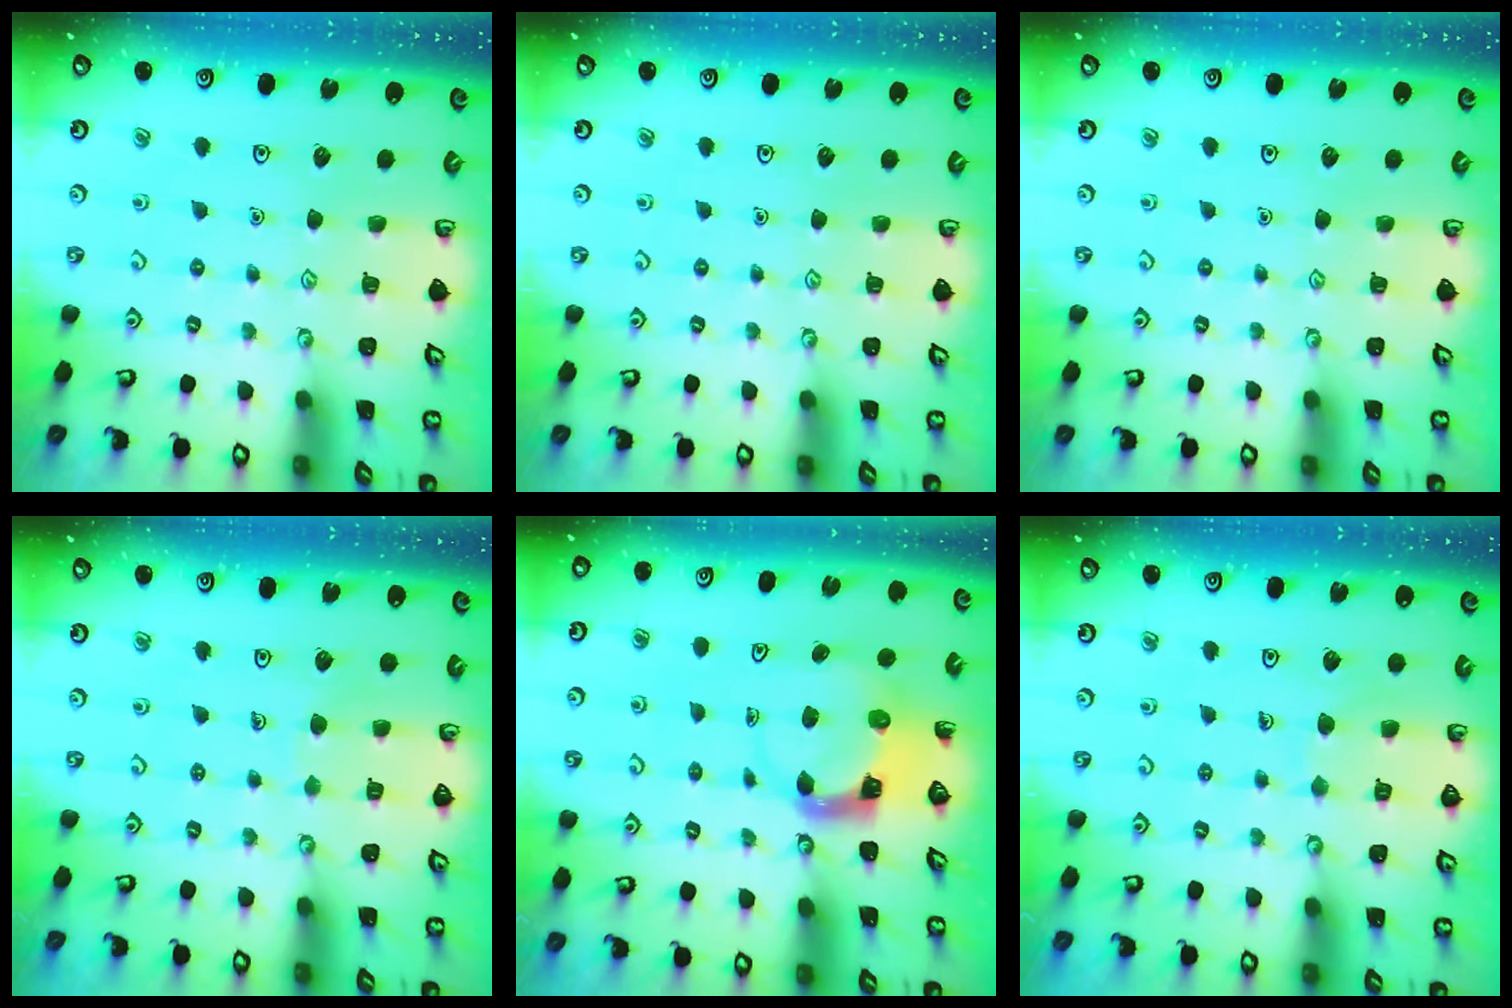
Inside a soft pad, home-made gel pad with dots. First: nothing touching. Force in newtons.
{"total": 0.0}
{"total": 0.0}
{"total": 3.2, "press": 3.2, "slide": 0.2}
{"total": 3.7, "press": 3.7, "slide": 0.6}
{"total": 5.6, "press": 5.6, "slide": 0.2}